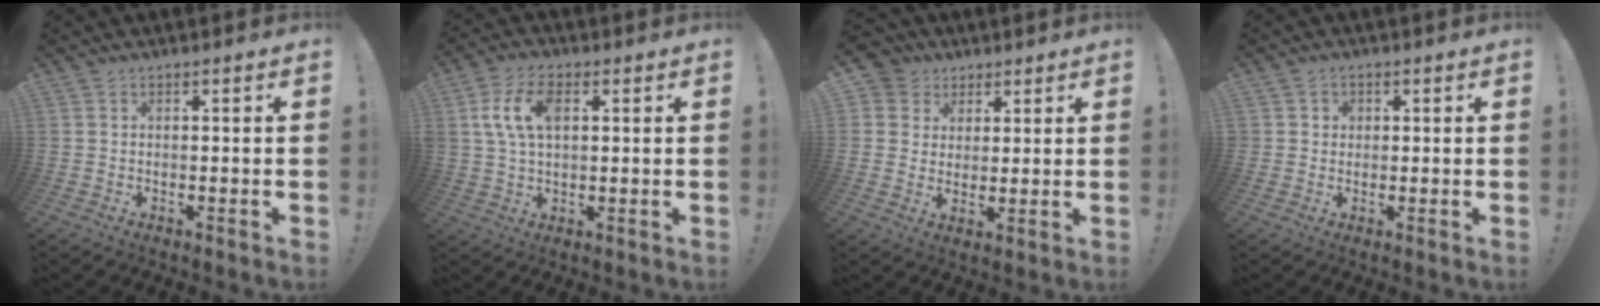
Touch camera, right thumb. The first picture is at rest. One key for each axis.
{"total": 9.9, "fx": 2.5, "fy": 5.9, "fz": 7.6, "tx": -0.155, "ty": 0.006, "tz": 0.044}
{"total": 6.6, "fx": 2.8, "fy": 5.9, "fz": 0.9, "tx": -0.028, "ty": -0.012, "tz": 0.060}
{"total": 2.0, "fx": 0.4, "fy": 2.0, "fz": 0.3, "tx": -0.006, "ty": 0.001, "tz": 0.007}